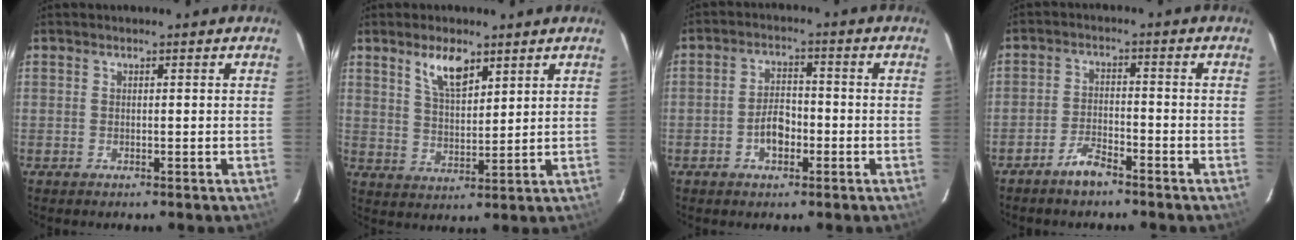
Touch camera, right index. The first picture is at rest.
{"total": 6.9, "force": [4.4, 2.7, 4.6], "torque": [-0.080, 0.002, 0.087]}
{"total": 4.9, "force": [-2.1, 2.9, 3.3], "torque": [-0.067, 0.008, -0.033]}
{"total": 4.4, "force": [-3.7, 1.2, 2.1], "torque": [-0.056, 0.006, -0.070]}